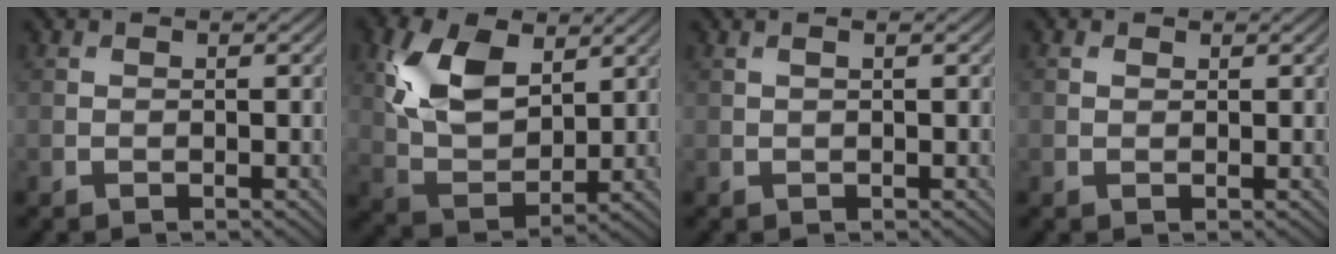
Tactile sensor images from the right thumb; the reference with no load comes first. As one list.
[{"total": 10.7, "force": [4.0, 6.3, 7.6], "torque": [-0.177, 0.004, 0.079]}, {"total": 0.6, "force": [0.3, 0.0, 0.6], "torque": [-0.014, 0.006, 0.005]}, {"total": 0.6, "force": [0.4, 0.4, 0.1], "torque": [-0.001, -0.002, 0.008]}]